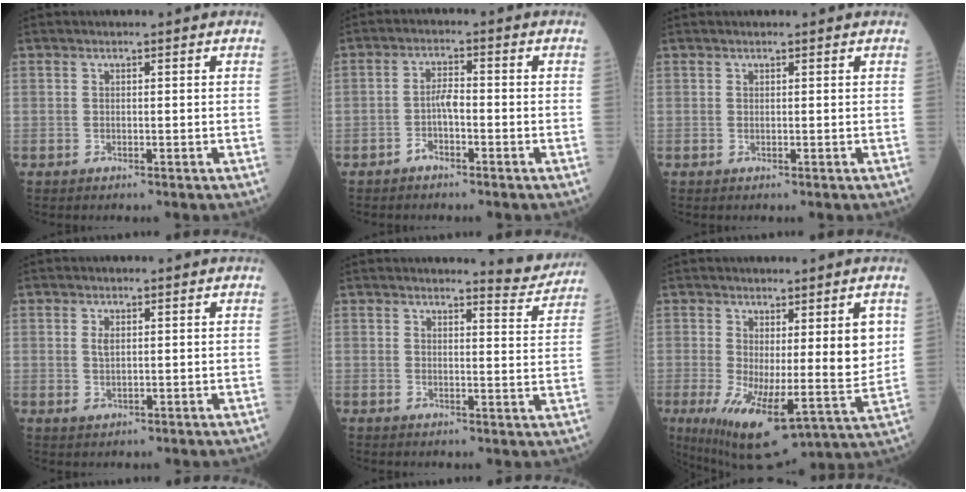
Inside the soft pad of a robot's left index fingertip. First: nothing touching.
{"total": 2.8, "force": [-1.3, 0.9, 2.3], "torque": [-0.046, 0.007, -0.026]}
{"total": 0.0}
{"total": 1.8, "force": [0.4, 1.0, 1.4], "torque": [-0.030, -0.003, 0.010]}
{"total": 5.2, "force": [5.2, 0.1, 0.3], "torque": [-0.007, -0.033, 0.047]}
{"total": 14.0, "force": [1.0, 3.0, 13.6], "torque": [-0.211, -0.010, 0.028]}